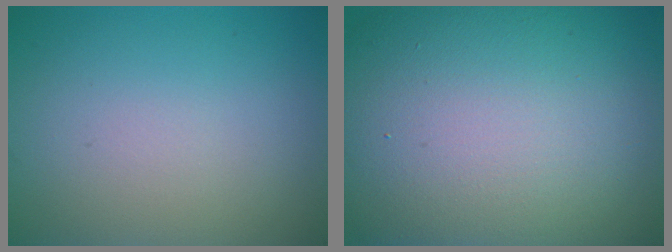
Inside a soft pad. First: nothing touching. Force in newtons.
{"total": 20.3, "press": 20.3, "slide": 0.9}